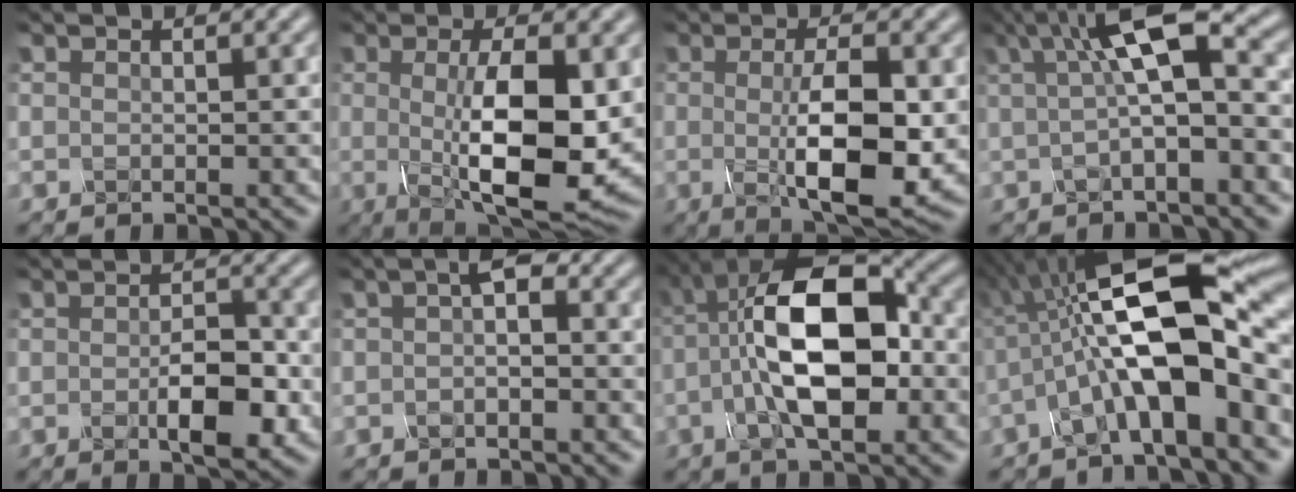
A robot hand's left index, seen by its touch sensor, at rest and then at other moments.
{"total": 9.9, "force": [-0.4, 3.0, 9.5], "torque": [-0.147, -0.018, -0.002]}
{"total": 8.8, "force": [-0.8, 2.6, 8.3], "torque": [-0.127, -0.018, -0.008]}
{"total": 6.8, "force": [1.3, 1.9, 6.4], "torque": [-0.102, 0.016, 0.012]}
{"total": 4.8, "force": [-1.4, 2.1, 4.1], "torque": [-0.068, -0.011, -0.020]}
{"total": 1.9, "force": [-0.2, 0.6, 1.8], "torque": [-0.032, -0.001, -0.008]}
{"total": 11.1, "force": [-0.9, 4.9, 10.0], "torque": [-0.171, 0.015, -0.024]}
{"total": 13.7, "force": [-1.3, 4.2, 12.9], "torque": [-0.214, 0.016, -0.034]}